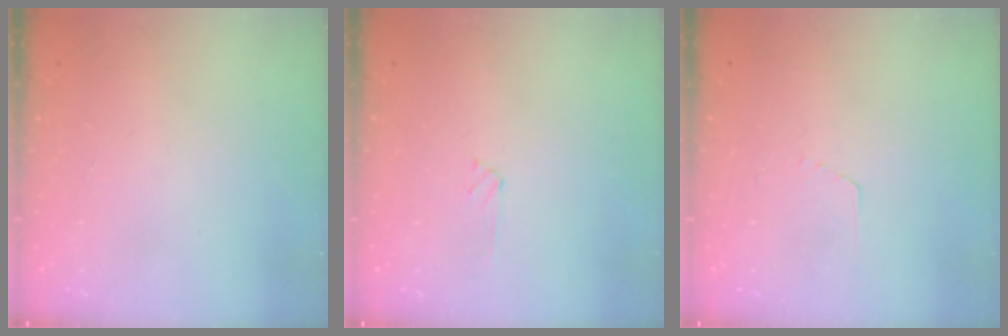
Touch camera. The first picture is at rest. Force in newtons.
{"total": 1.8, "press": 1.8, "slide": 0.3}
{"total": 2.9, "press": 2.9, "slide": 0.2}